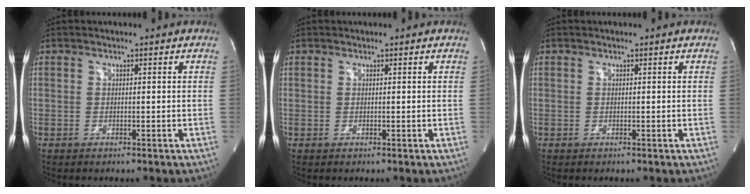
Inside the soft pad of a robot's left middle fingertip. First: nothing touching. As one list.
[{"total": 0.0}, {"total": 0.0}]